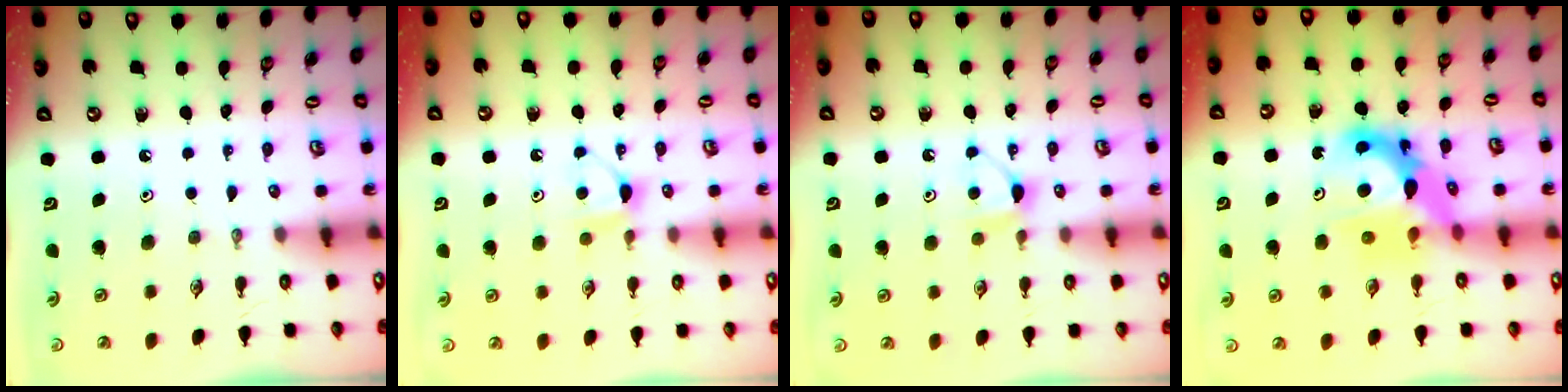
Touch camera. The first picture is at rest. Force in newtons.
{"total": 6.3, "press": 6.3, "slide": 0.7}
{"total": 6.3, "press": 6.3, "slide": 0.7}
{"total": 11.2, "press": 11.1, "slide": 1.0}